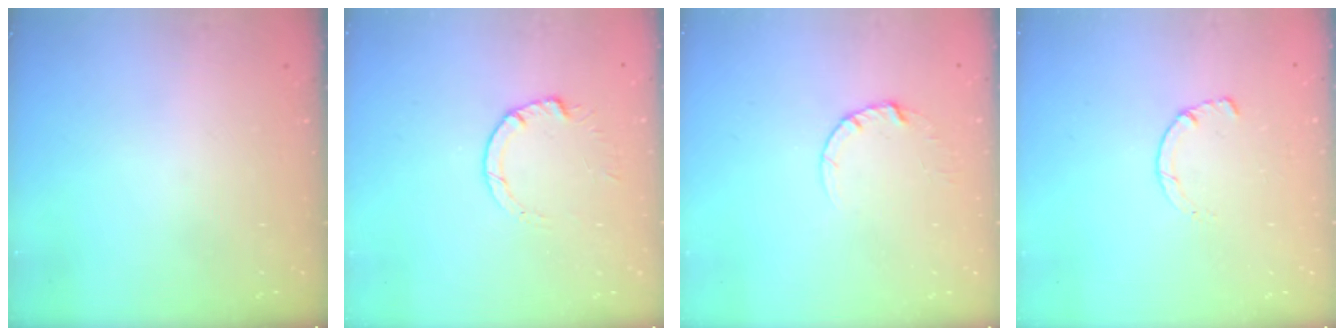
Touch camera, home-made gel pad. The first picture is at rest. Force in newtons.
{"total": 3.5, "press": 3.5, "slide": 0.4}
{"total": 2.7, "press": 2.7, "slide": 0.2}
{"total": 1.4, "press": 1.4, "slide": 0.3}